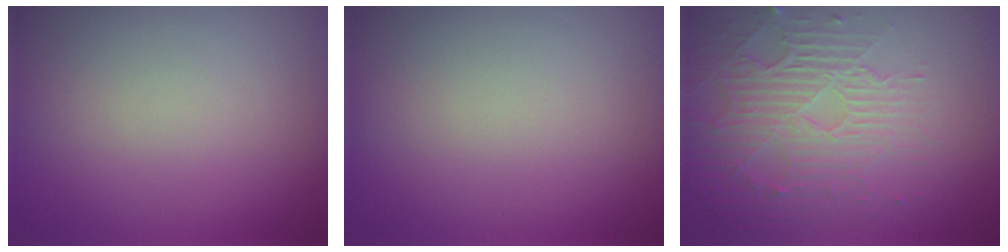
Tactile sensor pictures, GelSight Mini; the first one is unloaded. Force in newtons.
{"total": 0.0}
{"total": 5.7, "press": 3.4, "slide": 4.6}